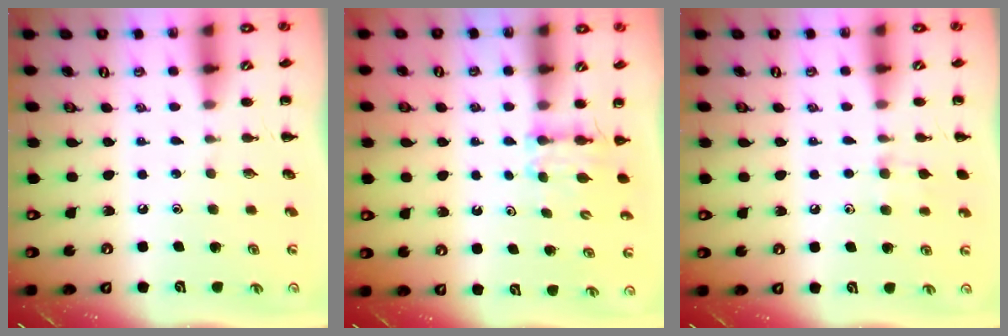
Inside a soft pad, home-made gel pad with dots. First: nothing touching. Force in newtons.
{"total": 3.6, "press": 3.5, "slide": 1.1}
{"total": 7.8, "press": 7.5, "slide": 2.1}